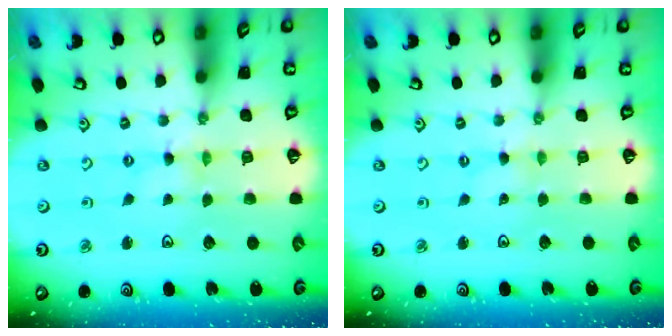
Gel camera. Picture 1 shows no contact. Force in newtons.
{"total": 0.0}